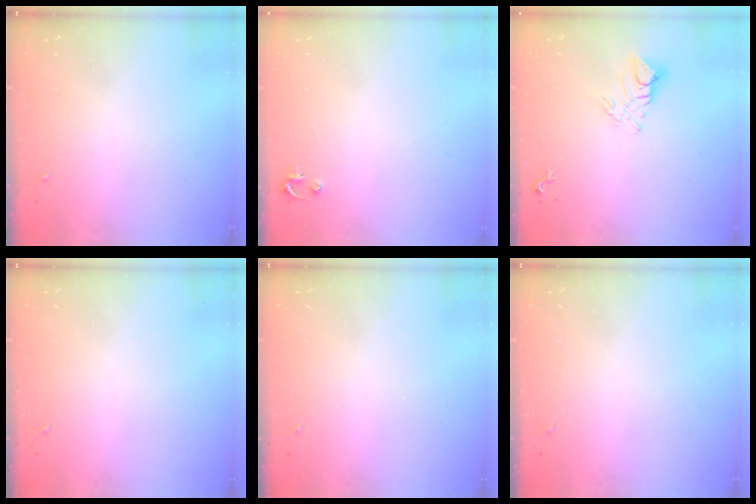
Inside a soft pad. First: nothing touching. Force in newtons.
{"total": 2.5, "press": 2.5, "slide": 0.2}
{"total": 7.6, "press": 7.6, "slide": 0.7}
{"total": 0.0}
{"total": 0.0}
{"total": 0.0}